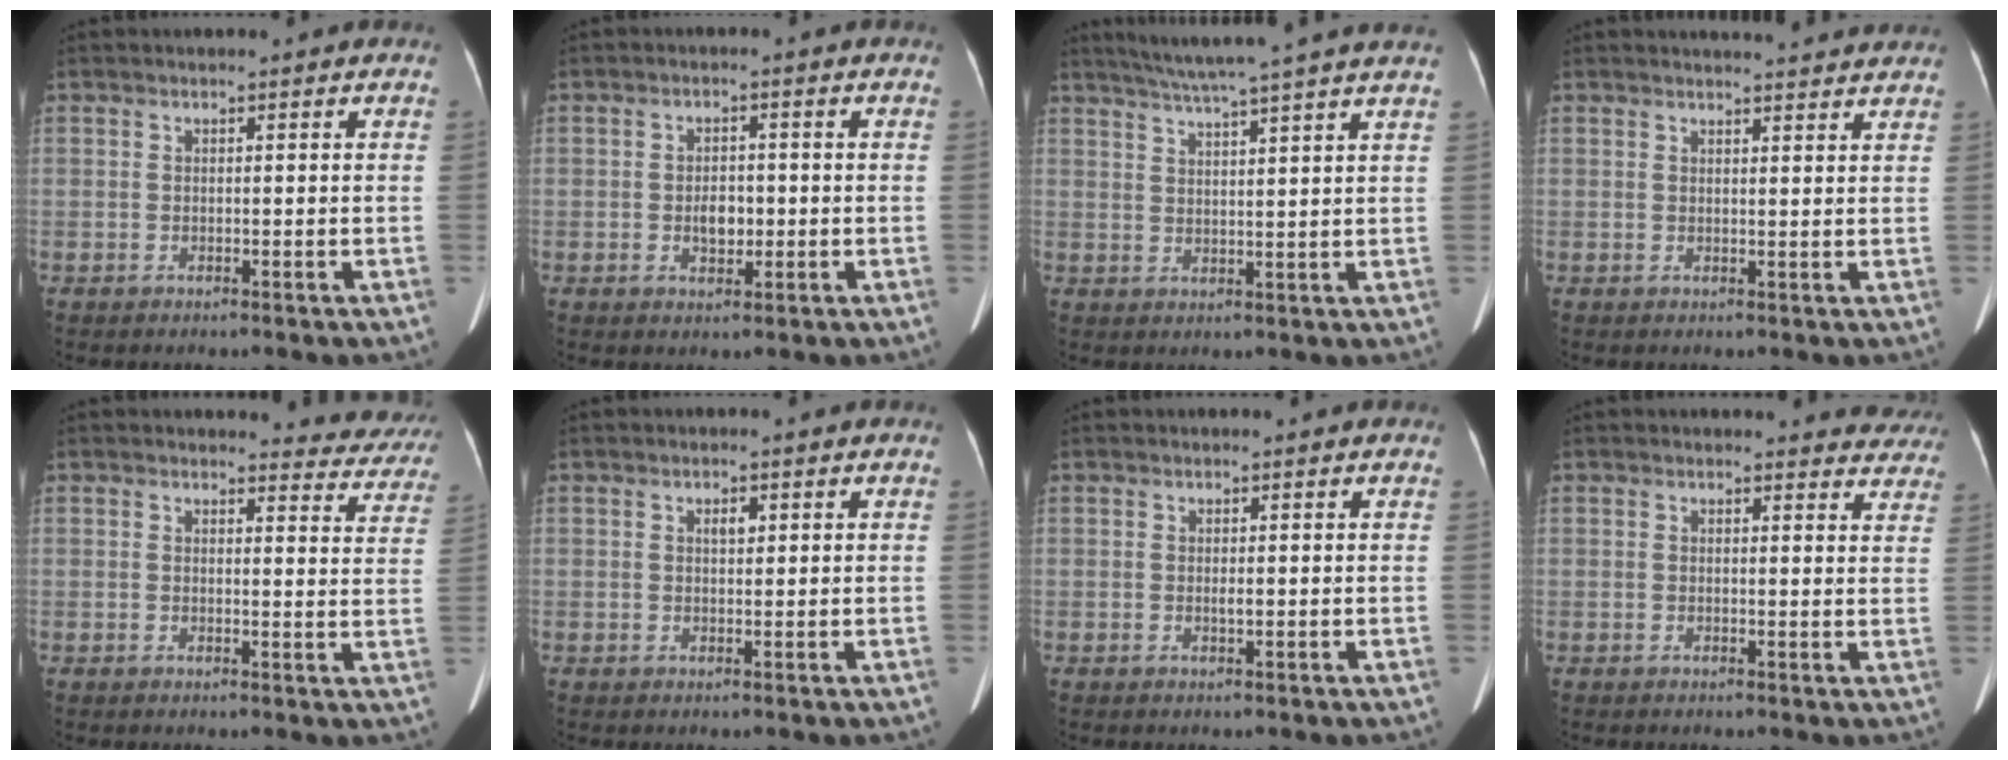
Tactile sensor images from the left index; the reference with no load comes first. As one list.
[{"total": 3.0, "force": [-0.5, 1.8, 2.3], "torque": [-0.037, 0.004, -0.004]}, {"total": 13.2, "force": [11.3, -1.6, 6.8], "torque": [-0.113, 0.008, 0.146]}, {"total": 7.6, "force": [7.3, 0.4, 2.1], "torque": [-0.022, 0.011, 0.075]}, {"total": 7.9, "force": [7.7, 1.7, -0.1], "torque": [0.028, -0.039, 0.058]}, {"total": 1.4, "force": [0.6, 0.6, 1.1], "torque": [-0.022, 0.001, 0.012]}, {"total": 0.6, "force": [0.0, 0.1, 0.5], "torque": [-0.008, -0.002, 0.000]}, {"total": 8.6, "force": [8.2, 2.4, 0.4], "torque": [0.040, -0.021, 0.052]}]